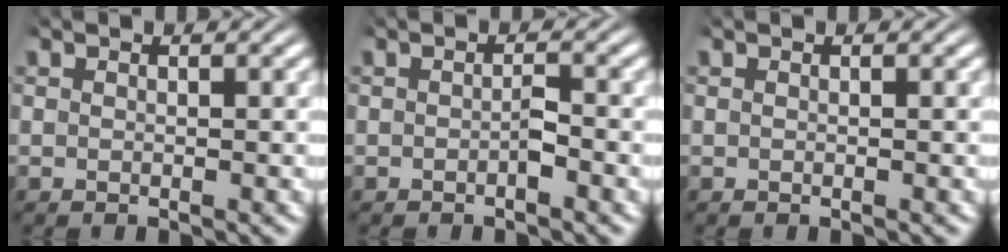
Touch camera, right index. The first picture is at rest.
{"total": 0.9, "force": [-0.7, -0.1, 0.6], "torque": [-0.009, -0.003, -0.009]}
{"total": 0.0}